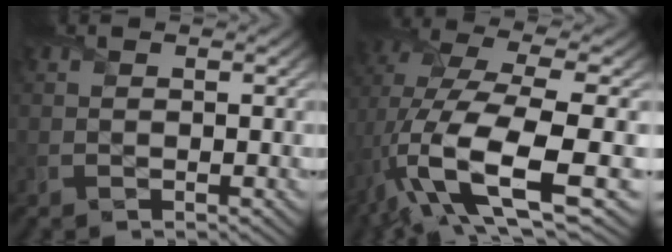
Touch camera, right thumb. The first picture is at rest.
{"total": 14.0, "force": [-3.8, 5.6, 12.3], "torque": [-0.273, -0.018, -0.066]}